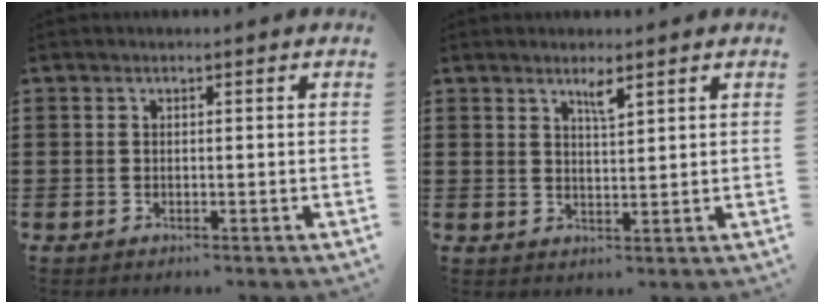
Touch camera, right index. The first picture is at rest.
{"total": 2.5, "force": [1.8, 0.3, 1.7], "torque": [-0.028, -0.002, 0.030]}